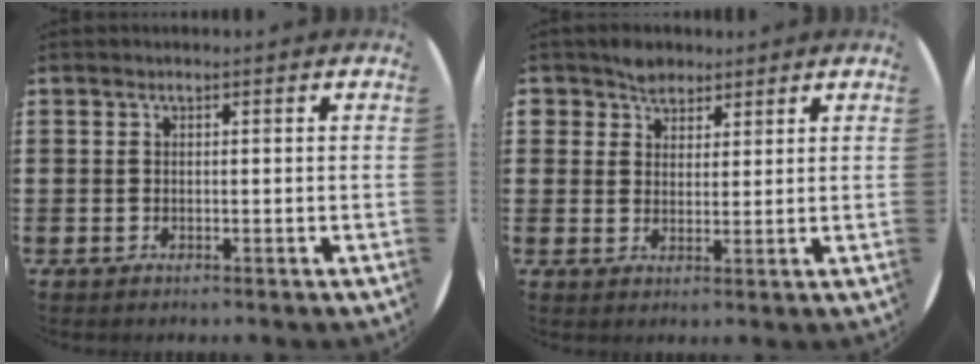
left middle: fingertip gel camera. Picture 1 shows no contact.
{"total": 3.3, "force": [2.6, 1.9, 0.1], "torque": [-0.012, 0.009, 0.052]}